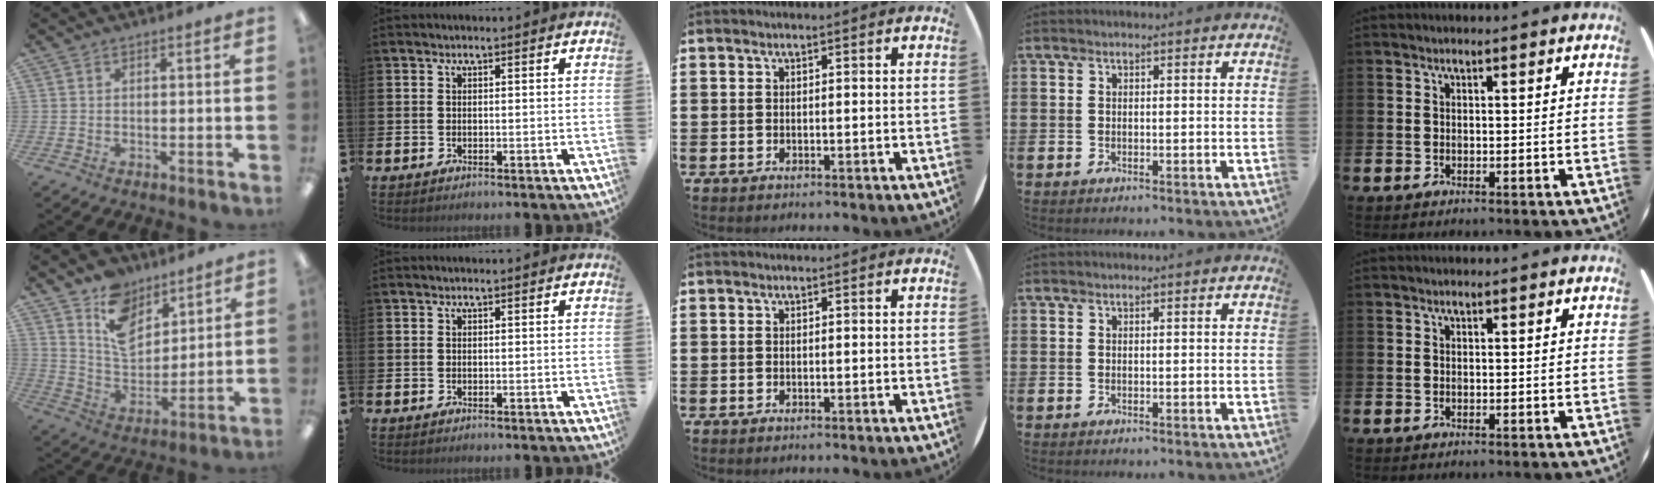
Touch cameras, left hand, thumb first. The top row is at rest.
{"thumb": {"total": 12.5, "force": [8.6, 7.6, 5.0], "torque": [-0.091, -0.050, 0.165]}}